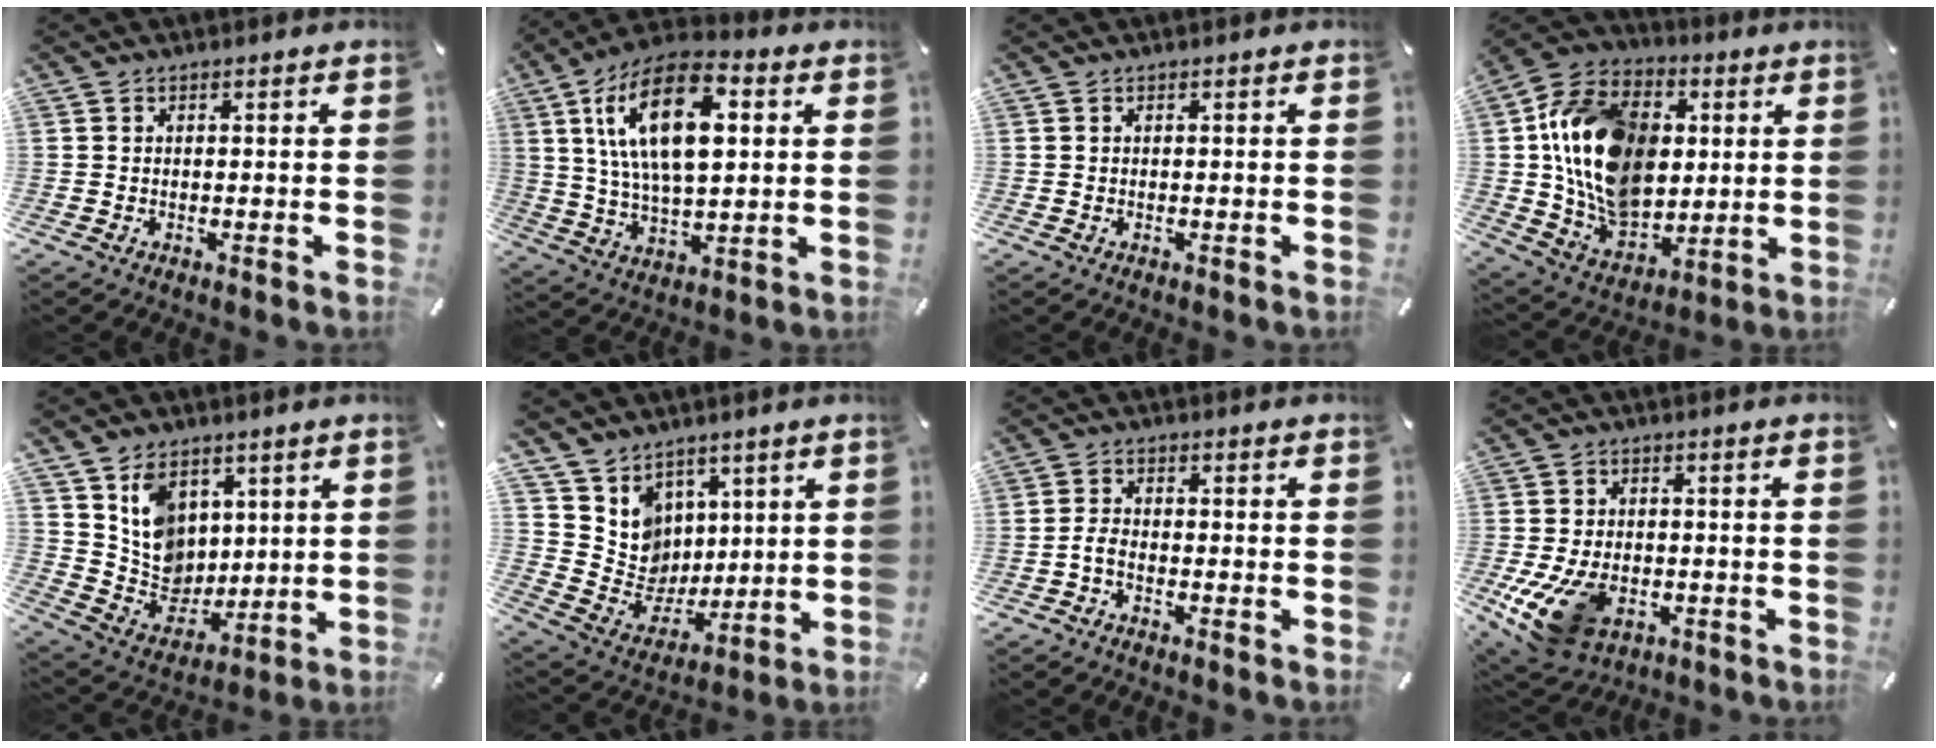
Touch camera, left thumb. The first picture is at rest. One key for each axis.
{"total": 19.4, "fx": 6.1, "fy": 9.9, "fz": 15.5, "tx": -0.296, "ty": -0.001, "tz": 0.096}
{"total": 0.0}
{"total": 19.7, "fx": 2.1, "fy": 15.6, "fz": 11.9, "tx": -0.251, "ty": -0.009, "tz": 0.044}
{"total": 11.6, "fx": 5.1, "fy": 9.8, "fz": 3.6, "tx": -0.072, "ty": -0.025, "tz": 0.112}
{"total": 10.6, "fx": 4.8, "fy": 9.4, "fz": 1.0, "tx": -0.041, "ty": -0.054, "tz": 0.108}
{"total": 2.4, "fx": -1.4, "fy": 1.2, "fz": 1.5, "tx": -0.037, "ty": 0.005, "tz": -0.028}
{"total": 12.5, "fx": -4.6, "fy": 8.5, "fz": 7.9, "tx": -0.151, "ty": 0.010, "tz": -0.078}